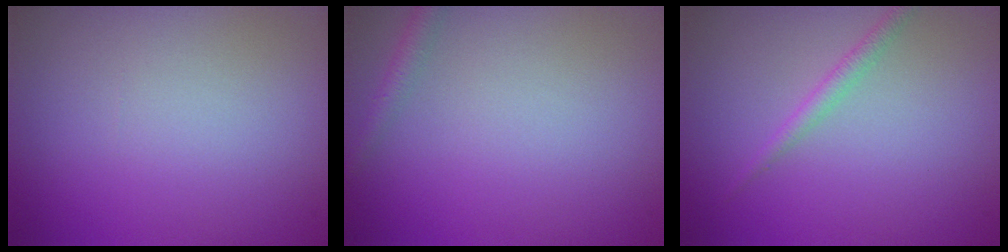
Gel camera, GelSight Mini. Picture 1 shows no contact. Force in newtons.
{"total": 1.4, "press": 1.4, "slide": 0.1}
{"total": 1.3, "press": 1.3, "slide": 0.1}